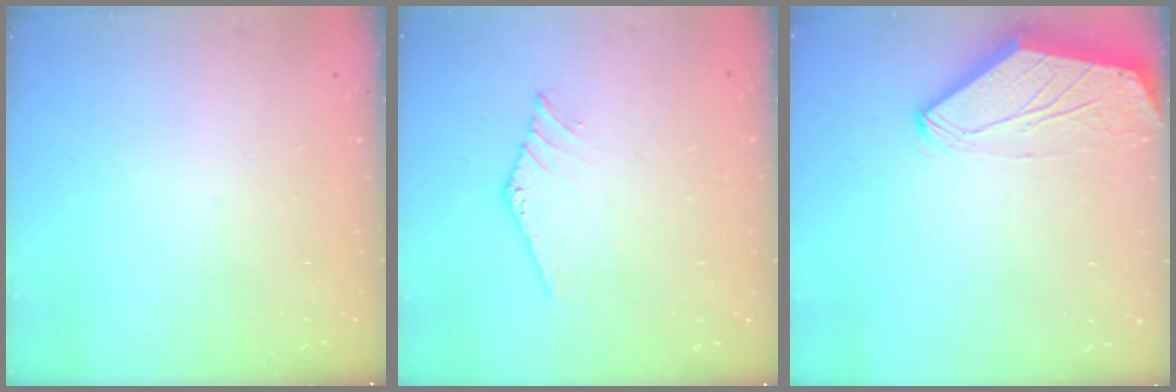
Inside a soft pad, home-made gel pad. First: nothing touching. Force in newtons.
{"total": 0.0}
{"total": 0.0}